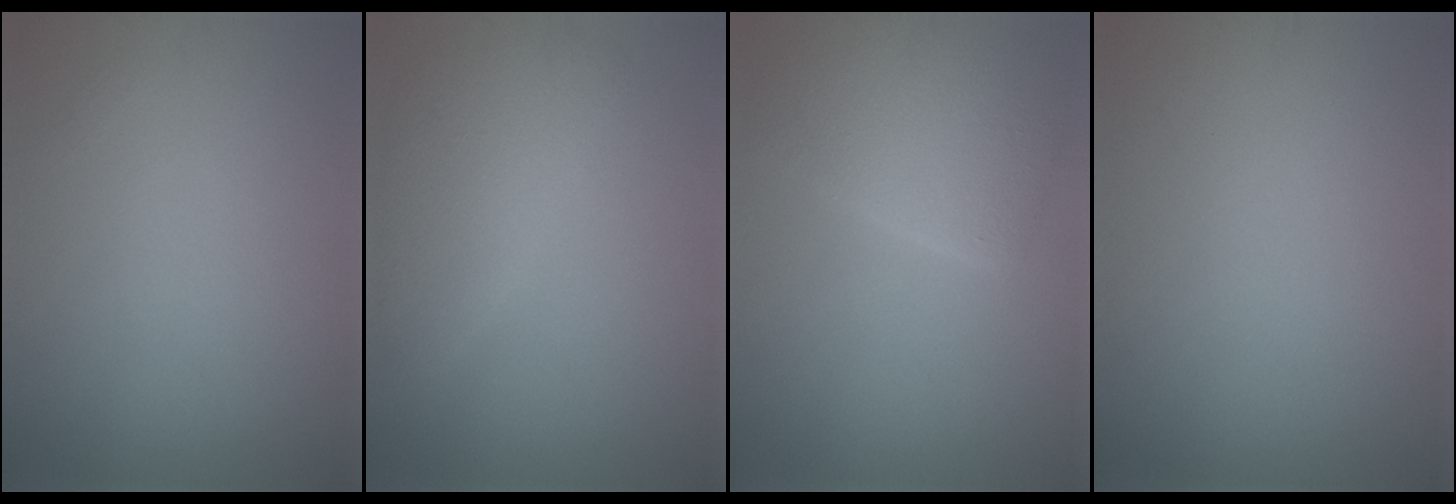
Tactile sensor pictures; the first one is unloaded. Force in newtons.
{"total": 4.3, "press": 4.3, "slide": 0.2}
{"total": 5.1, "press": 5.0, "slide": 0.5}
{"total": 0.0}